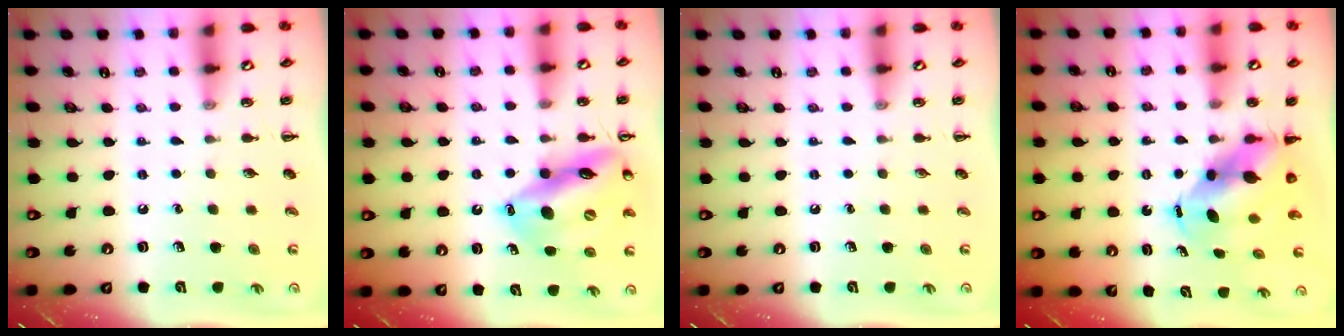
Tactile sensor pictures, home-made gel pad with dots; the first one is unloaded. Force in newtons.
{"total": 16.5, "press": 16.2, "slide": 2.7}
{"total": 0.0}
{"total": 7.2, "press": 6.9, "slide": 2.0}